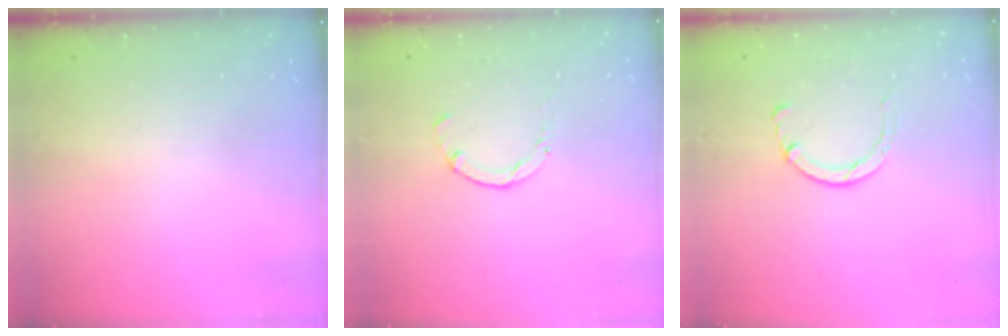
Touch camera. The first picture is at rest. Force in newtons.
{"total": 0.0}
{"total": 2.9, "press": 2.8, "slide": 0.4}